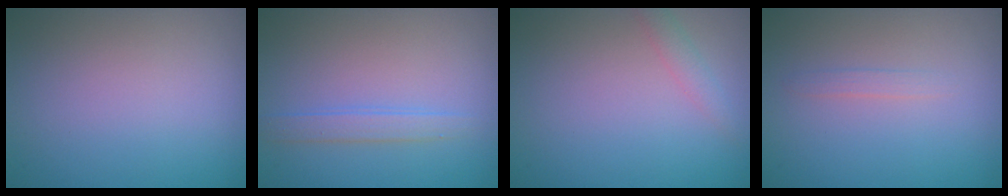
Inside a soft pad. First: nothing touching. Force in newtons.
{"total": 1.7, "press": 1.7, "slide": 0.1}
{"total": 1.3, "press": 1.3, "slide": 0.0}
{"total": 0.8, "press": 0.8, "slide": 0.0}